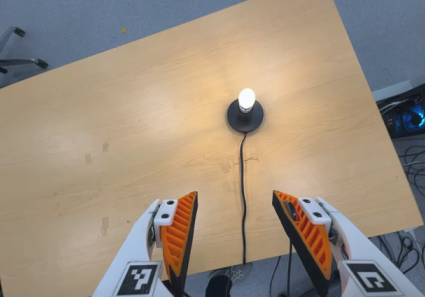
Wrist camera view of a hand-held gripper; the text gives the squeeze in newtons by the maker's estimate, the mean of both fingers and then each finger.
{"total": 0.0}